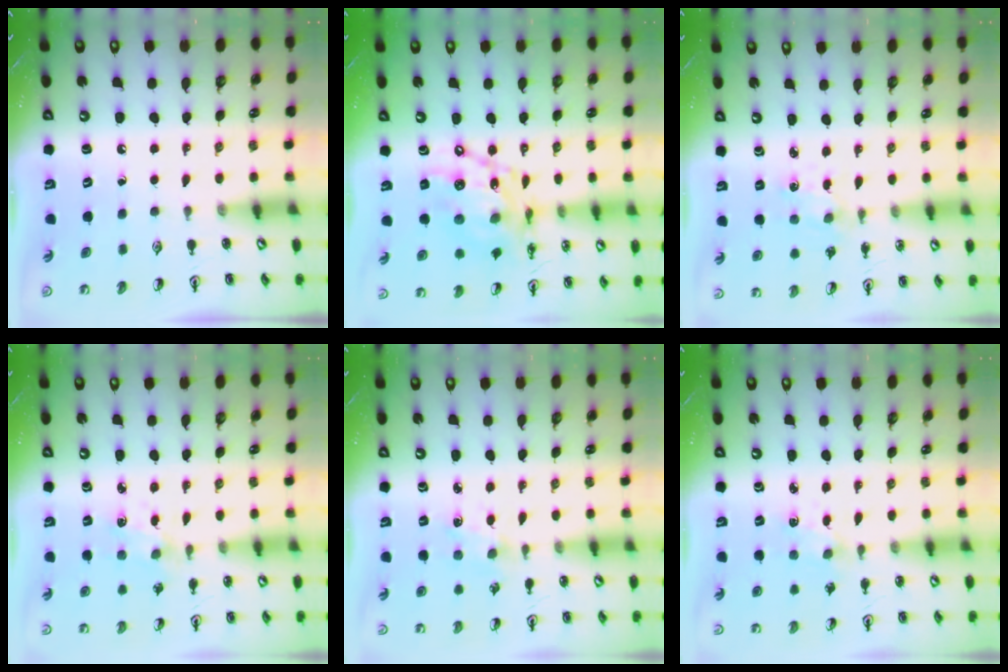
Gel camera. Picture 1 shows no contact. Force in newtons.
{"total": 15.9, "press": 15.8, "slide": 1.1}
{"total": 2.0, "press": 1.9, "slide": 0.4}
{"total": 2.3, "press": 2.3, "slide": 0.5}
{"total": 2.7, "press": 2.7, "slide": 0.4}
{"total": 2.0, "press": 2.0, "slide": 0.3}